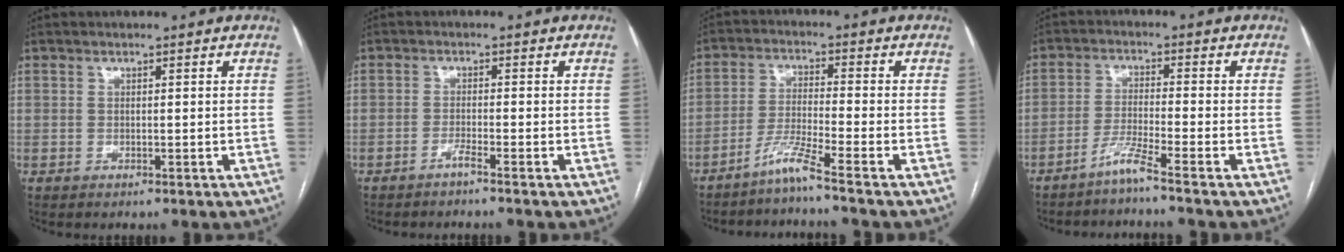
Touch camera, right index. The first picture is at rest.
{"total": 1.6, "force": [-1.3, -0.5, 0.8], "torque": [-0.014, 0.003, -0.026]}
{"total": 5.2, "force": [-4.1, -1.8, 2.6], "torque": [-0.057, -0.020, -0.088]}
{"total": 4.0, "force": [-3.3, -1.4, 1.9], "torque": [-0.044, -0.016, -0.072]}